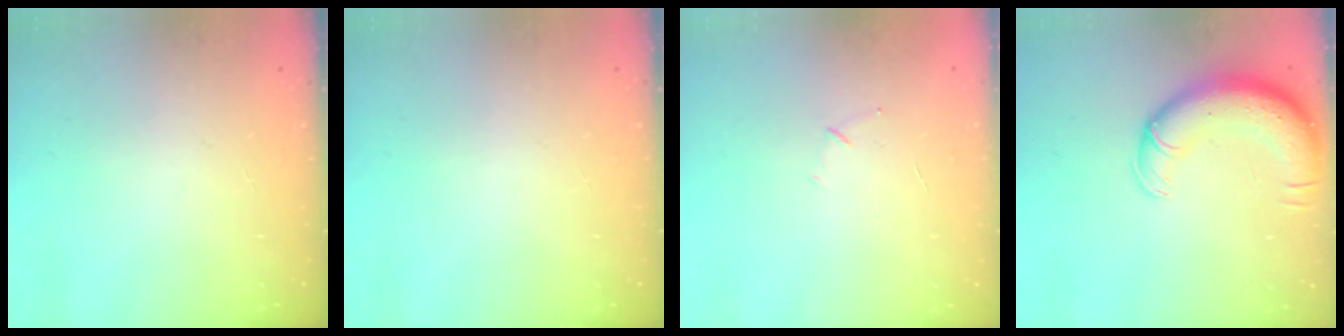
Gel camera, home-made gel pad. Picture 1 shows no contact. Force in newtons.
{"total": 0.0}
{"total": 3.8, "press": 3.7, "slide": 1.0}
{"total": 14.4, "press": 14.0, "slide": 3.4}